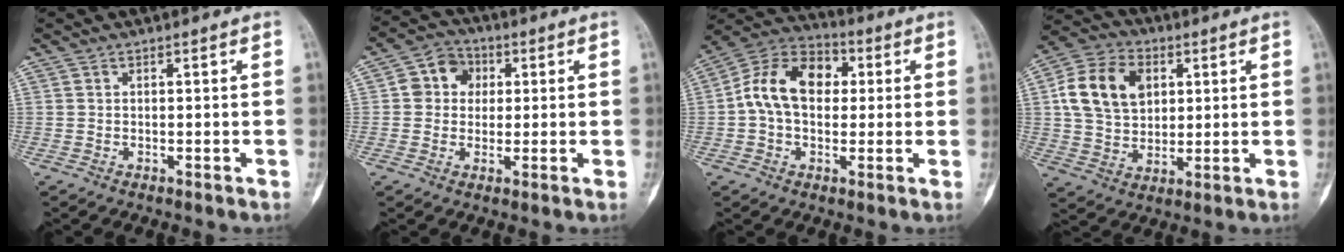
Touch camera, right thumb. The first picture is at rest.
{"total": 7.5, "force": [1.2, 6.6, 3.3], "torque": [-0.020, 0.009, 0.008]}
{"total": 14.2, "force": [1.4, 9.9, 10.1], "torque": [-0.154, 0.033, 0.013]}
{"total": 14.4, "force": [3.5, 10.6, 9.2], "torque": [-0.141, 0.006, 0.060]}